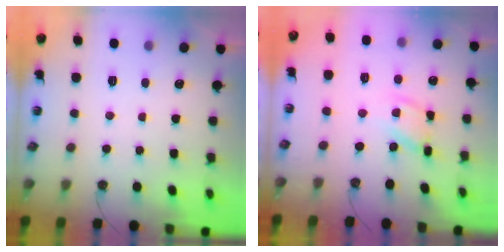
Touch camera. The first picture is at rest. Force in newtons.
{"total": 10.5, "press": 10.5, "slide": 0.8}